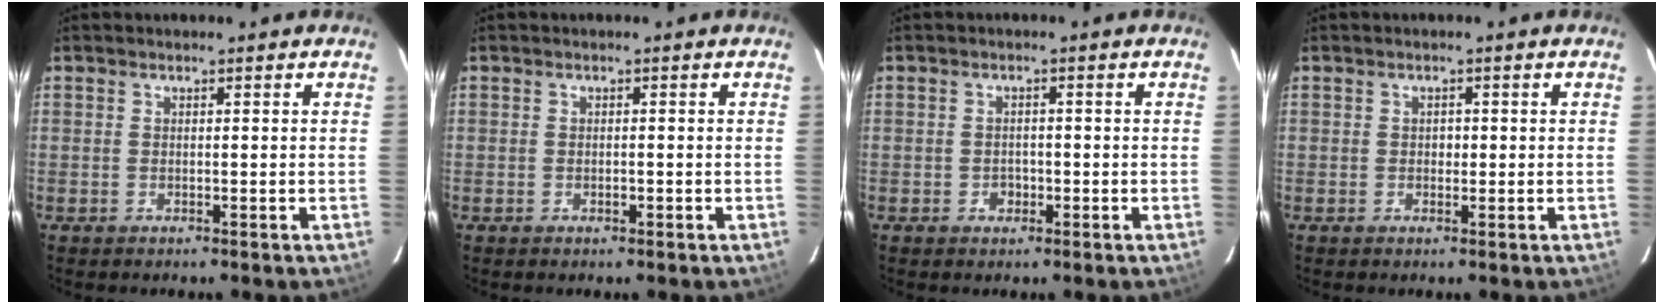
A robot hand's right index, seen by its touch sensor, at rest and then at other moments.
{"total": 0.9, "force": [-0.4, 0.4, 0.6], "torque": [-0.011, 0.001, -0.005]}
{"total": 1.8, "force": [-0.7, 1.4, 0.9], "torque": [-0.012, 0.006, -0.008]}
{"total": 1.2, "force": [-0.1, 0.9, 0.8], "torque": [-0.013, 0.002, -0.001]}